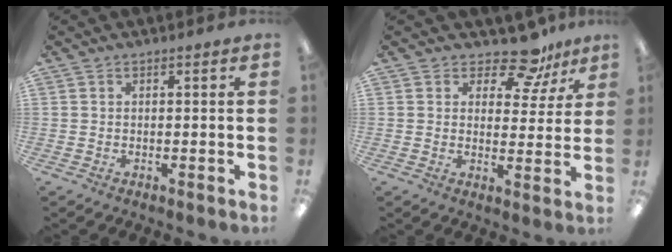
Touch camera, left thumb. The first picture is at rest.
{"total": 10.1, "force": [7.9, 4.4, 4.4], "torque": [-0.058, -0.049, 0.140]}